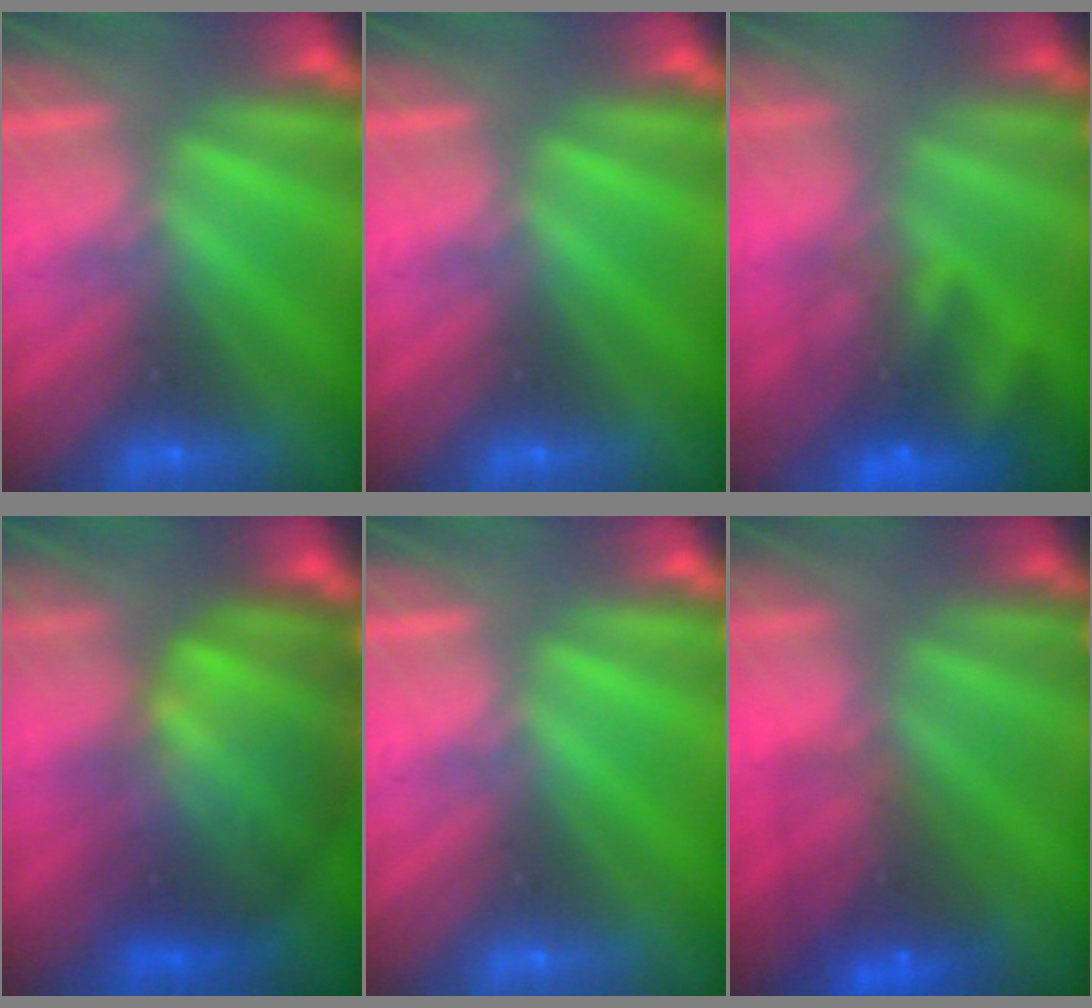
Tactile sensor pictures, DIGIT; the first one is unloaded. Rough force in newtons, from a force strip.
{"total": 0.0}
{"total": 6.7}
{"total": 7.7}
{"total": 0.0}
{"total": 6.9}